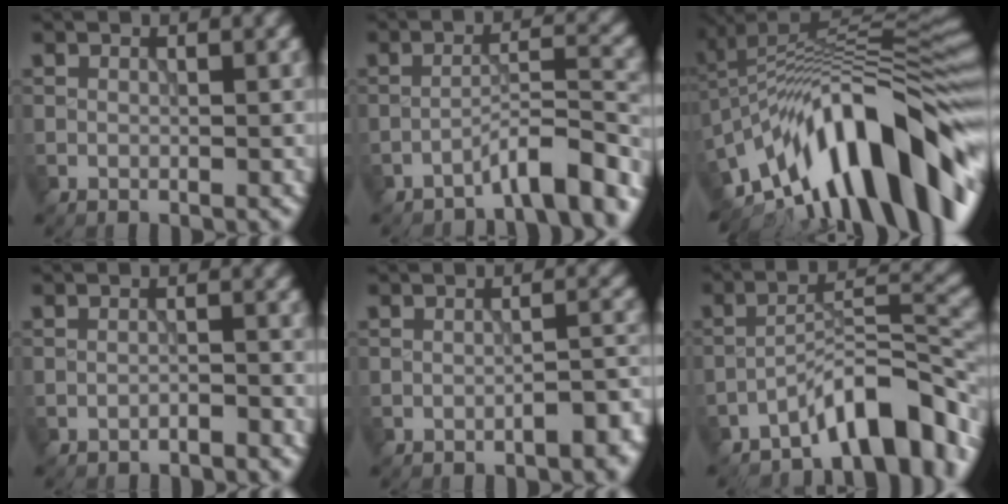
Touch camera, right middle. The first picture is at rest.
{"total": 5.0, "force": [-3.9, 0.7, 3.1], "torque": [-0.042, 0.014, -0.068]}
{"total": 16.0, "force": [-6.9, 6.0, 13.1], "torque": [-0.190, 0.034, -0.134]}
{"total": 1.2, "force": [-1.1, 0.1, 0.2], "torque": [0.000, 0.004, -0.024]}
{"total": 3.2, "force": [-1.7, 1.1, 2.5], "torque": [-0.030, 0.004, -0.026]}
{"total": 8.0, "force": [-5.5, 2.3, 5.4], "torque": [-0.073, 0.013, -0.093]}